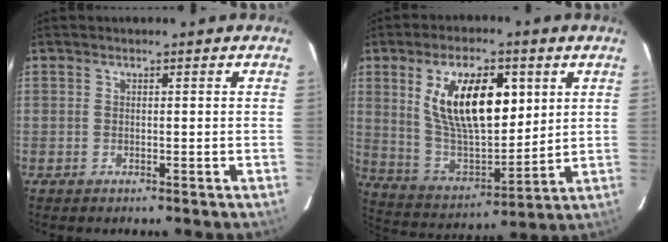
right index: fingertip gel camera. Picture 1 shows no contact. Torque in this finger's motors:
{"motor_torque": [1.21, 0.93, 0.64, 0.21]}